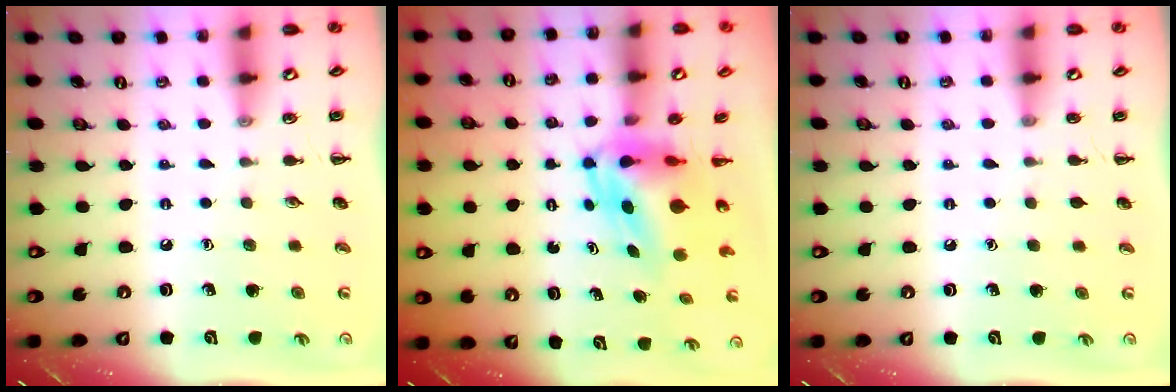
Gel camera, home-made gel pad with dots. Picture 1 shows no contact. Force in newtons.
{"total": 5.1, "press": 4.9, "slide": 1.5}
{"total": 0.0}